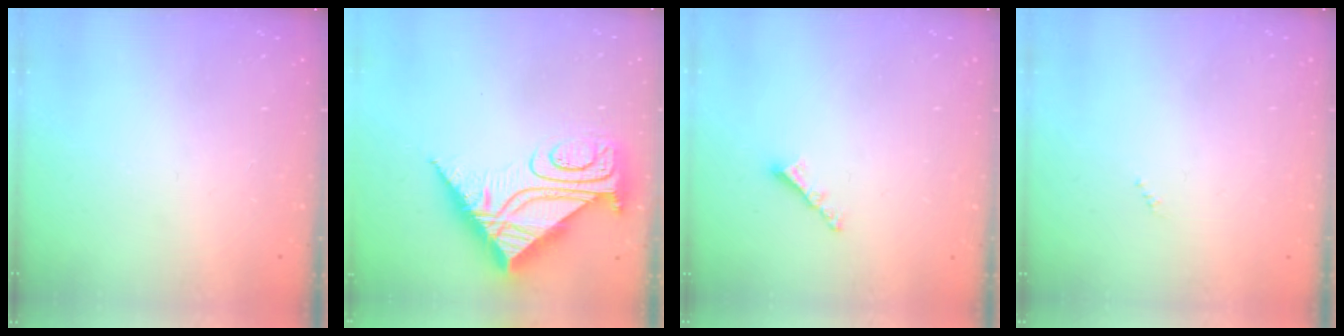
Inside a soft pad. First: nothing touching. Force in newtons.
{"total": 13.7, "press": 13.7, "slide": 1.3}
{"total": 3.0, "press": 2.9, "slide": 0.4}
{"total": 0.0}